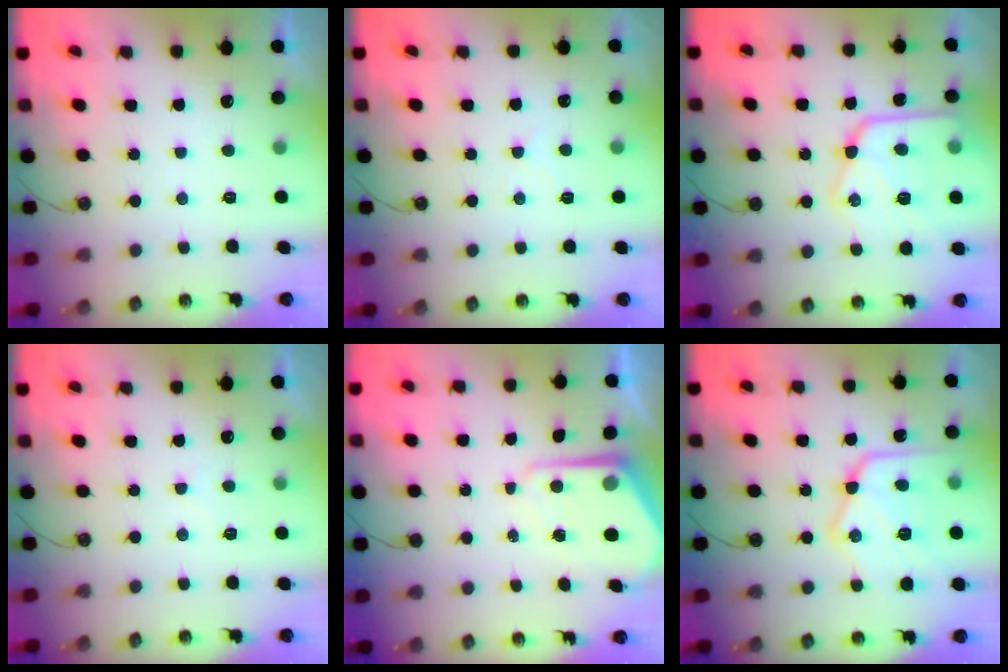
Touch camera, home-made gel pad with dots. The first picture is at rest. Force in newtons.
{"total": 3.5, "press": 3.5, "slide": 0.5}
{"total": 18.5, "press": 18.4, "slide": 1.5}
{"total": 4.3, "press": 4.2, "slide": 0.5}
{"total": 6.8, "press": 6.8, "slide": 0.5}
{"total": 20.9, "press": 20.8, "slide": 2.2}